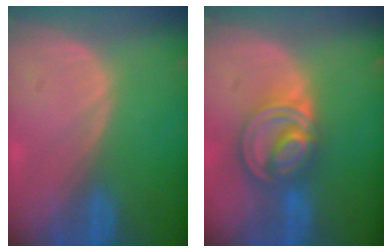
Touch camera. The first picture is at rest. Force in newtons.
{"total": 8.5, "press": 7.1, "slide": 4.6}